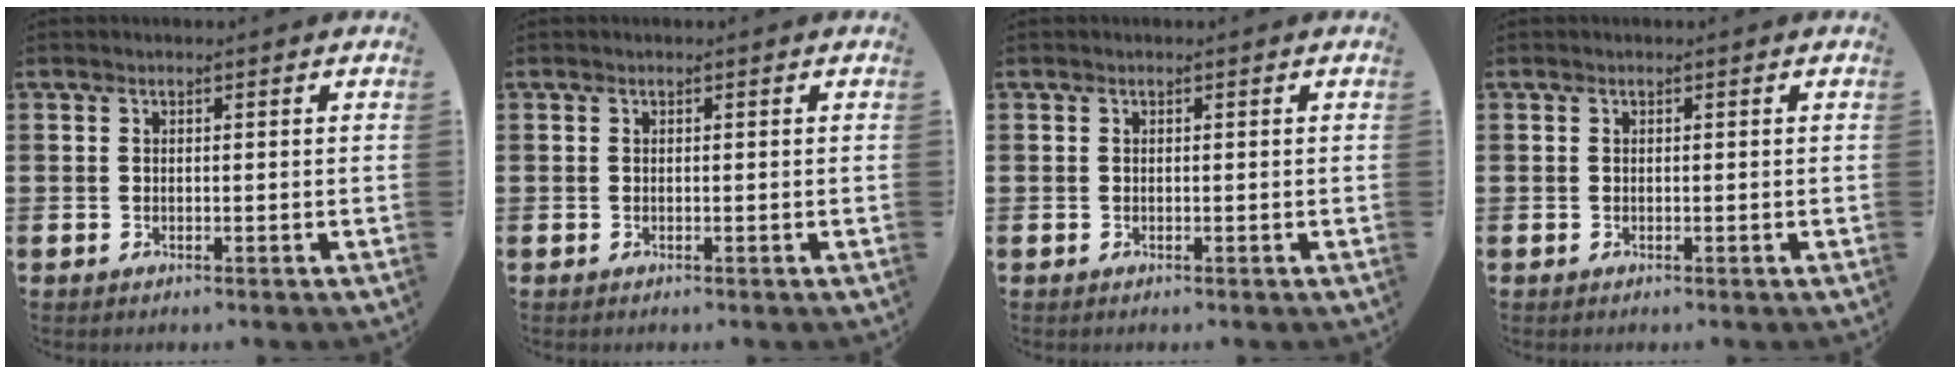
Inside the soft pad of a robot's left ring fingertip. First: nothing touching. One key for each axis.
{"total": 0.0}
{"total": 0.0}
{"total": 0.0}